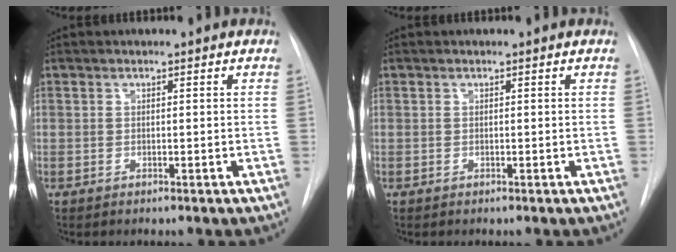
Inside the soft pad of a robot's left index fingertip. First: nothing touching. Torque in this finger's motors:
{"motor_torque": [-0.03, 0.07, -0.03, 0.00]}